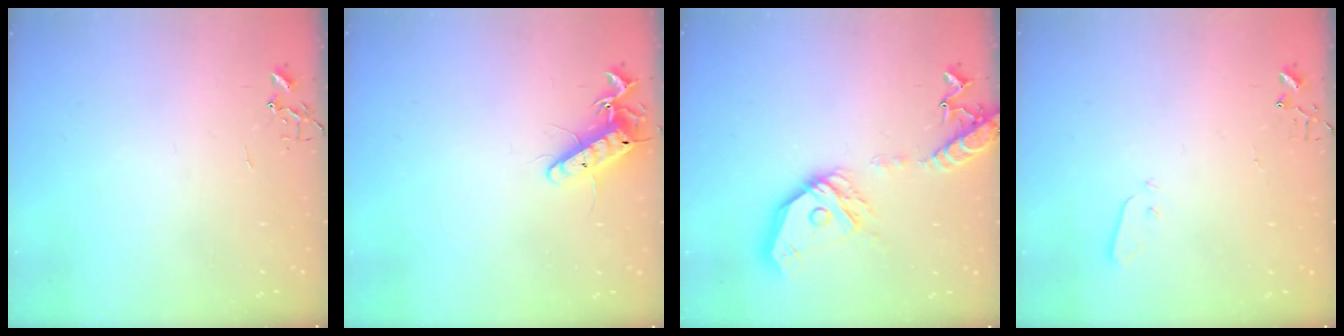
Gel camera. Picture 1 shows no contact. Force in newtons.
{"total": 12.8, "press": 12.8, "slide": 0.6}
{"total": 17.9, "press": 17.7, "slide": 2.6}
{"total": 3.0, "press": 3.0, "slide": 0.3}